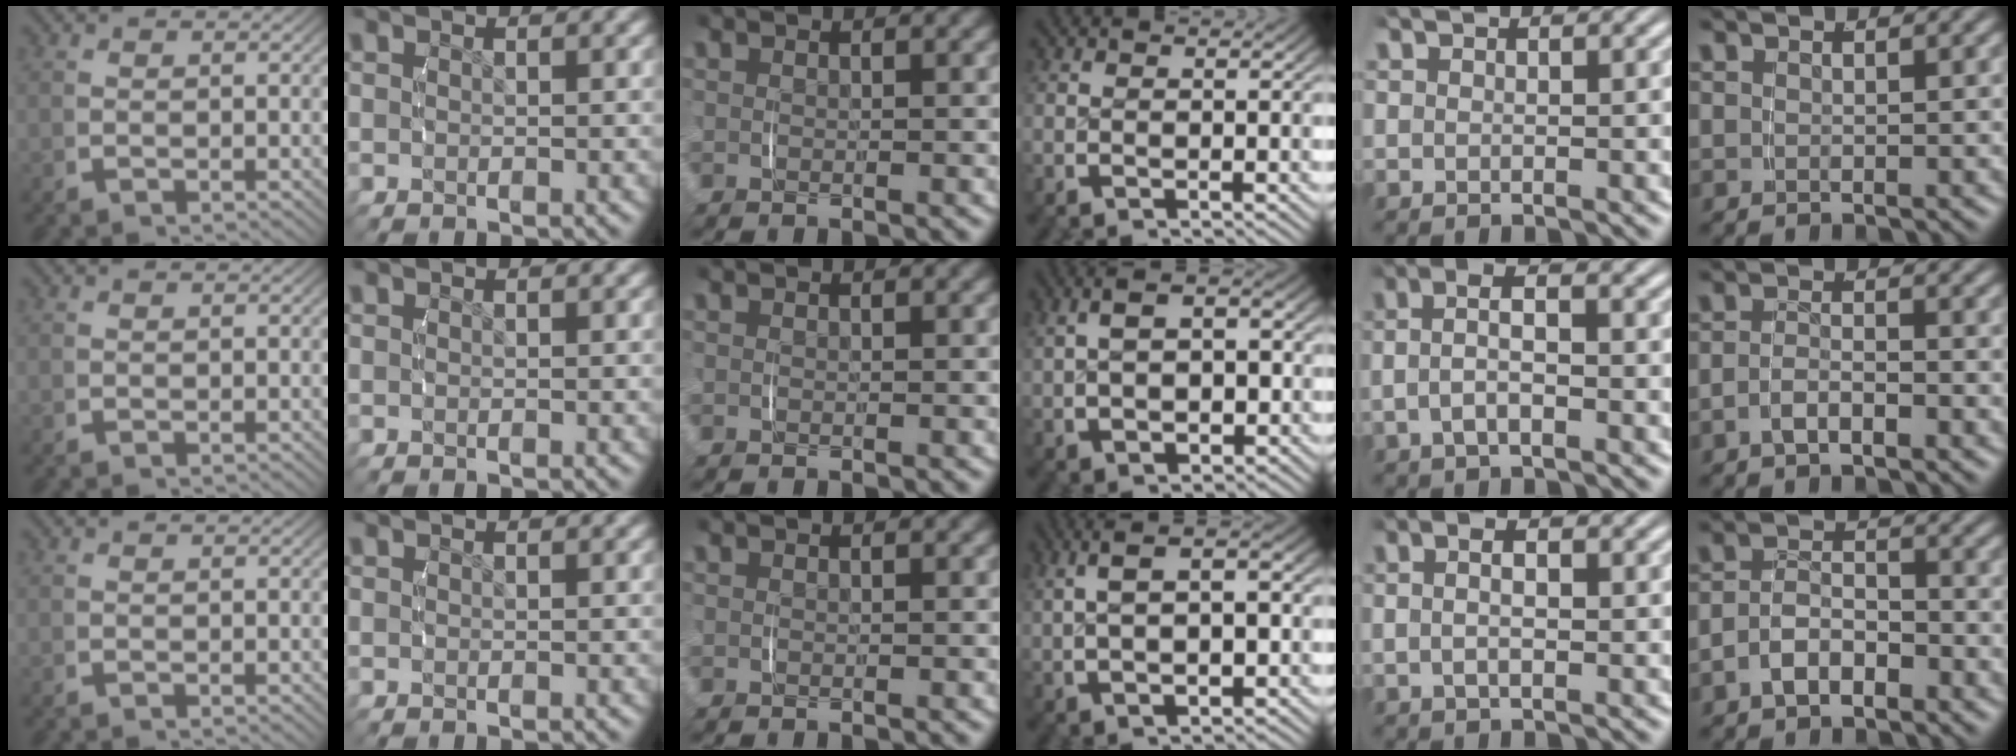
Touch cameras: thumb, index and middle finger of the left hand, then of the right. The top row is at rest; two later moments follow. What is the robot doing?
{"motion": "lift_and_place", "object": "scarf"}